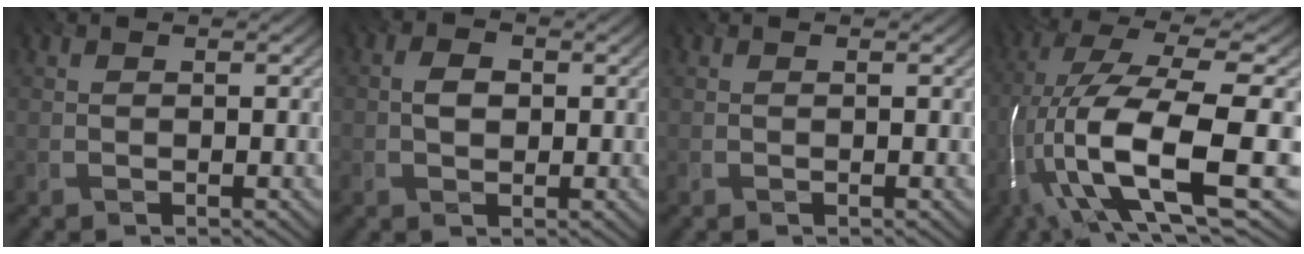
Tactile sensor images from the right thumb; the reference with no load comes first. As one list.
[{"total": 2.3, "force": [-1.0, 1.5, 1.4], "torque": [-0.026, -0.002, -0.026]}, {"total": 0.0}, {"total": 16.5, "force": [-5.4, 4.6, 14.9], "torque": [-0.314, -0.010, -0.092]}]